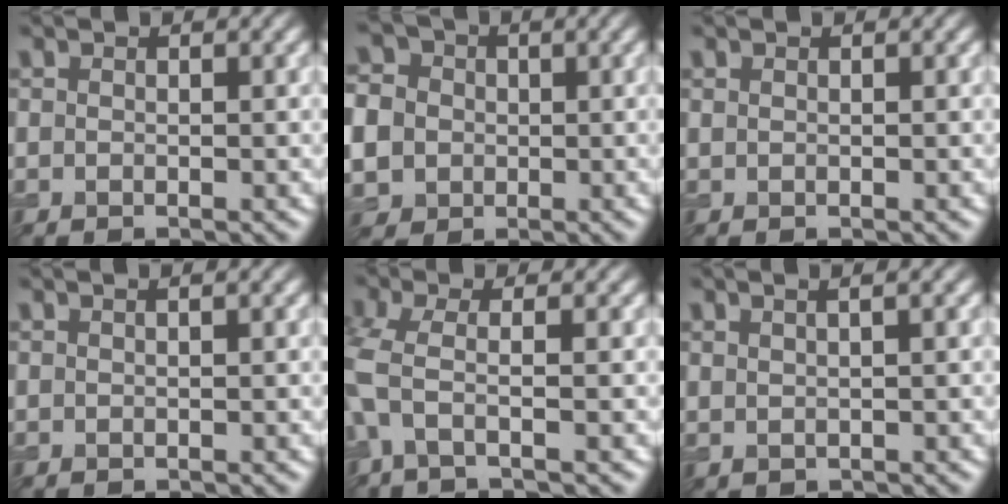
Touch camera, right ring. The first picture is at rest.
{"total": 8.0, "force": [-0.5, 7.3, 3.0], "torque": [-0.085, 0.011, -0.036]}
{"total": 0.0}
{"total": 1.2, "force": [0.8, 0.5, 0.7], "torque": [-0.002, -0.002, 0.003]}
{"total": 3.6, "force": [-0.7, 1.0, 3.3], "torque": [-0.087, -0.006, -0.024]}
{"total": 3.6, "force": [2.0, 1.6, 2.5], "torque": [-0.014, 0.016, 0.007]}